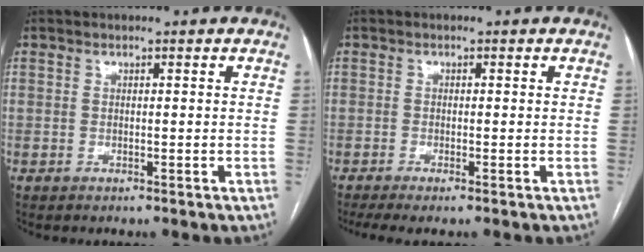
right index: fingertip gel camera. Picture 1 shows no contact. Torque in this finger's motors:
{"motor_torque": [0.54, -0.24, -0.02, 0.02]}